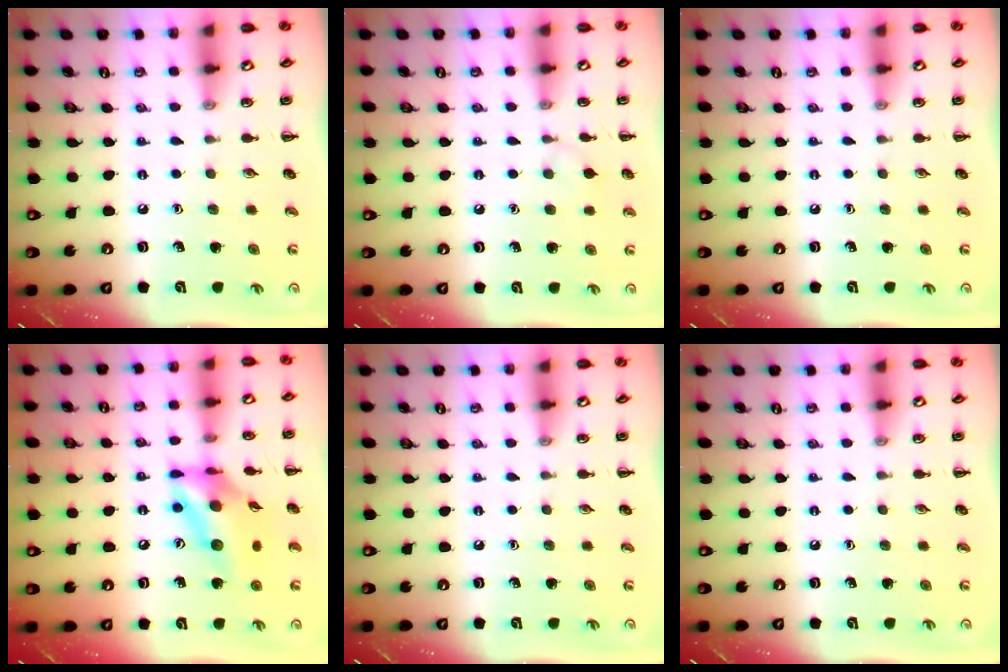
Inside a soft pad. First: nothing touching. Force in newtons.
{"total": 5.6, "press": 5.3, "slide": 1.6}
{"total": 0.0}
{"total": 15.3, "press": 14.6, "slide": 4.3}
{"total": 0.0}
{"total": 0.0}